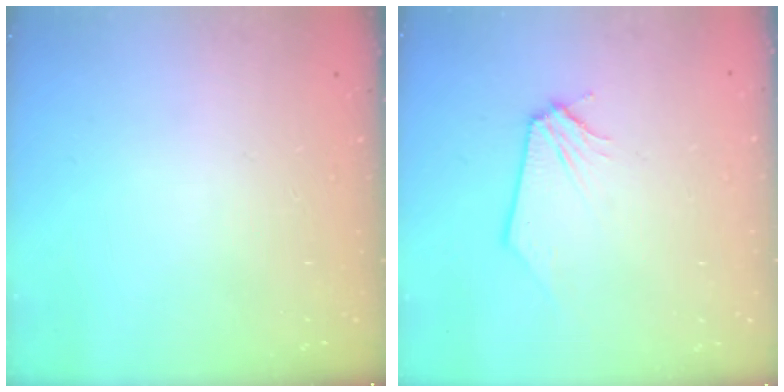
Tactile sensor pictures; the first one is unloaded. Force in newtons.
{"total": 0.0}